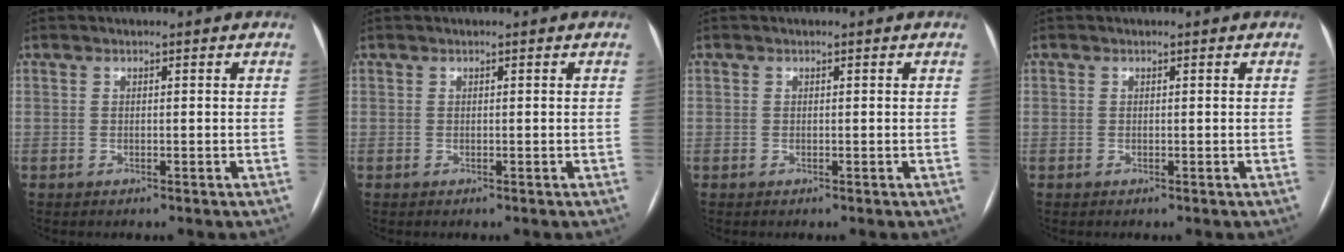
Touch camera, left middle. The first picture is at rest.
{"total": 0.0}
{"total": 0.0}
{"total": 0.0}